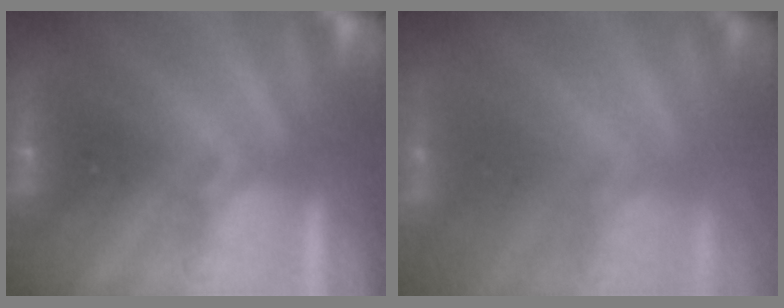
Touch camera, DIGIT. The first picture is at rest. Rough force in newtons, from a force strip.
{"total": 2.1}